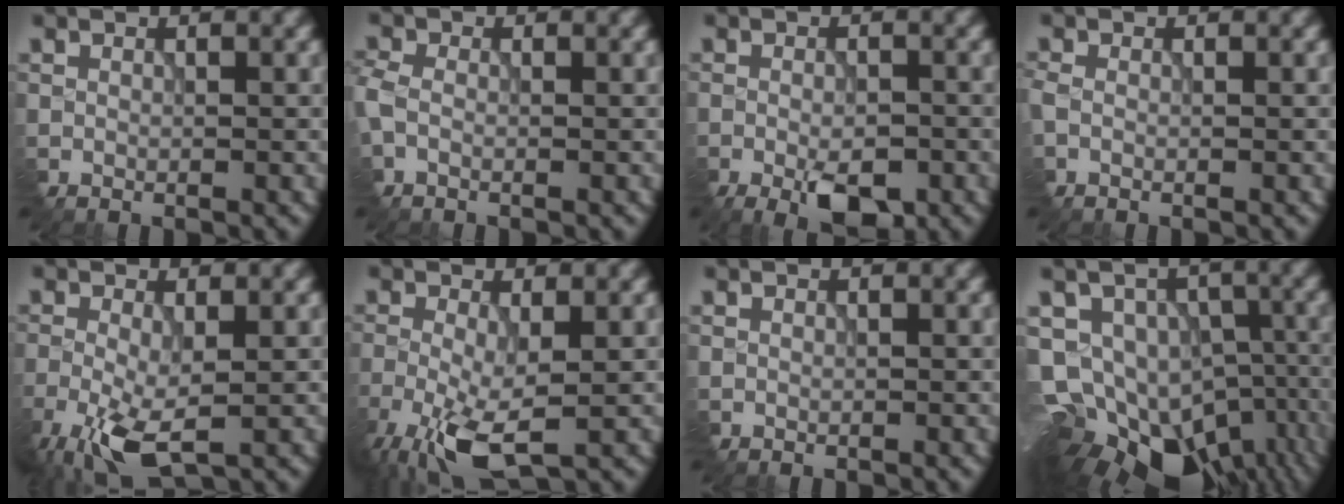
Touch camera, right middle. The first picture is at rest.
{"total": 2.5, "force": [-0.4, 1.7, 1.8], "torque": [-0.051, 0.000, -0.016]}
{"total": 4.3, "force": [-2.3, 1.7, 3.1], "torque": [-0.056, -0.004, -0.036]}
{"total": 1.1, "force": [-0.3, 0.7, 0.8], "torque": [-0.023, -0.002, -0.008]}
{"total": 6.1, "force": [-2.7, 2.5, 4.9], "torque": [-0.120, -0.015, -0.047]}
{"total": 7.3, "force": [-3.1, 2.8, 5.9], "torque": [-0.140, -0.017, -0.054]}
{"total": 0.0}
{"total": 19.5, "force": [-10.4, 12.9, 10.4], "torque": [-0.176, -0.027, -0.124]}